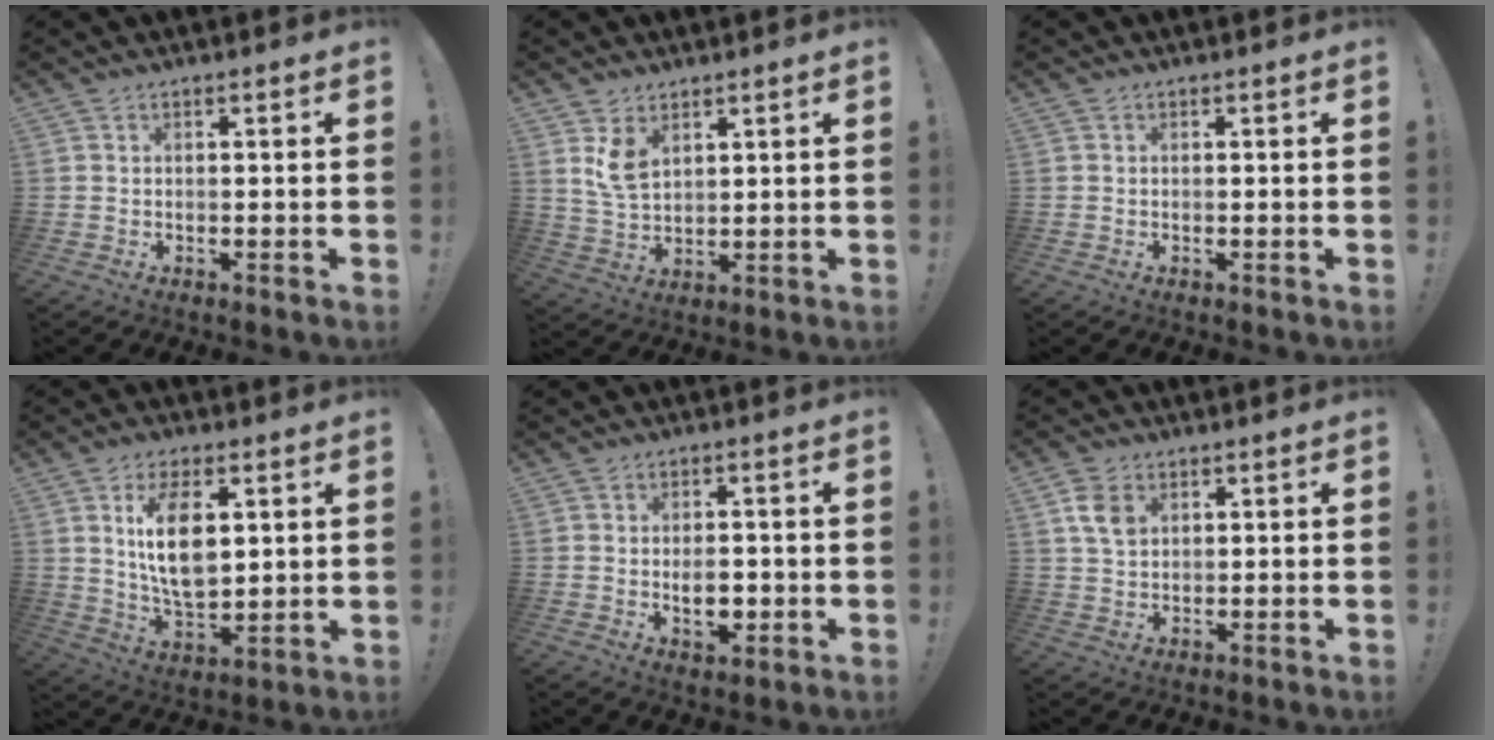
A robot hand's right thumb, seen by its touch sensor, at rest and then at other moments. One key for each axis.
{"total": 7.0, "fx": 3.6, "fy": 4.4, "fz": 4.1, "tx": -0.072, "ty": -0.018, "tz": 0.069}
{"total": 0.6, "fx": -0.1, "fy": 0.5, "fz": -0.2, "tx": -0.002, "ty": 0.004, "tz": -0.001}
{"total": 13.4, "fx": 4.0, "fy": 7.3, "fz": 10.5, "tx": -0.188, "ty": -0.015, "tz": 0.066}
{"total": 6.1, "fx": -1.0, "fy": 3.8, "fz": 4.7, "tx": -0.055, "ty": -0.001, "tz": -0.020}
{"total": 6.4, "fx": 2.3, "fy": 4.5, "fz": 3.9, "tx": -0.065, "ty": -0.002, "tz": 0.044}